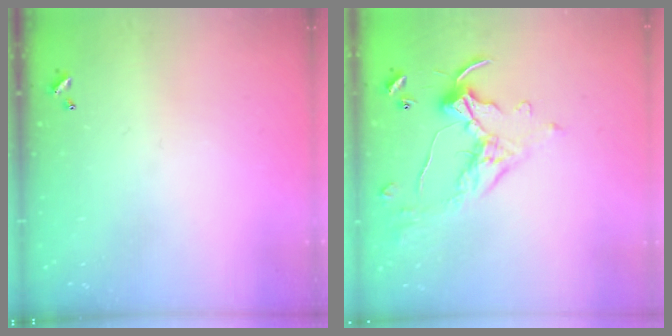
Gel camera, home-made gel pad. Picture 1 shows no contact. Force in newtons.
{"total": 1.1, "press": 1.1, "slide": 0.1}